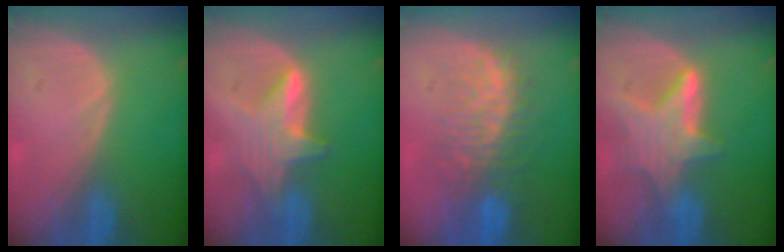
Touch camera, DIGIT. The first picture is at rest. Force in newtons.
{"total": 5.6, "press": 5.6, "slide": 0.4}
{"total": 9.1, "press": 8.3, "slide": 3.8}
{"total": 6.9, "press": 6.7, "slide": 1.7}